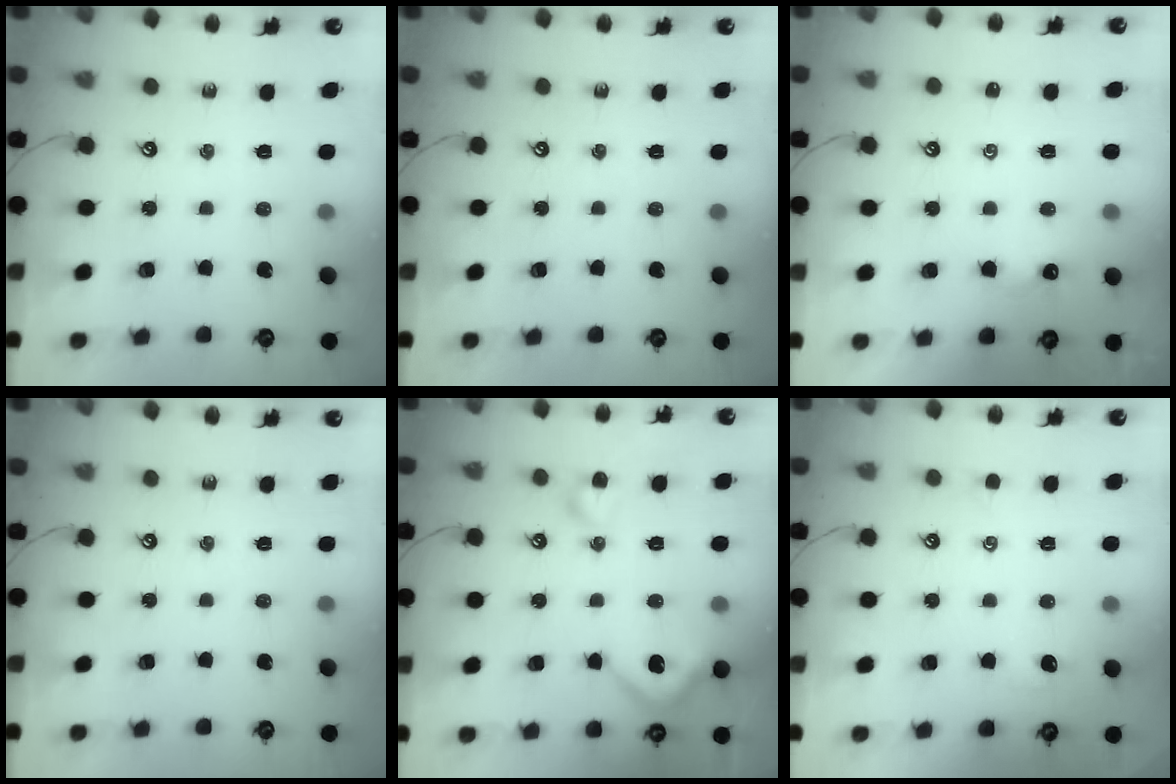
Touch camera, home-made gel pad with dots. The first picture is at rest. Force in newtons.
{"total": 0.0}
{"total": 1.9, "press": 1.8, "slide": 0.5}
{"total": 0.0}
{"total": 12.1, "press": 12.0, "slide": 1.8}
{"total": 1.0, "press": 1.0, "slide": 0.3}